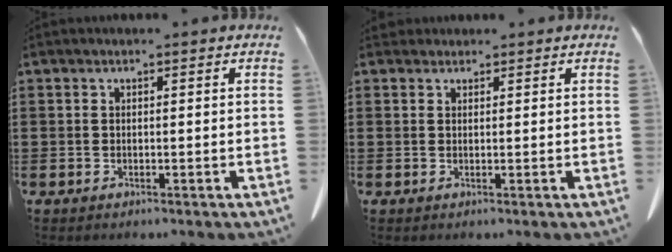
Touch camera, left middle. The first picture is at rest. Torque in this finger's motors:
{"motor_torque": [1.12, 0.95, -0.03, 0.01]}